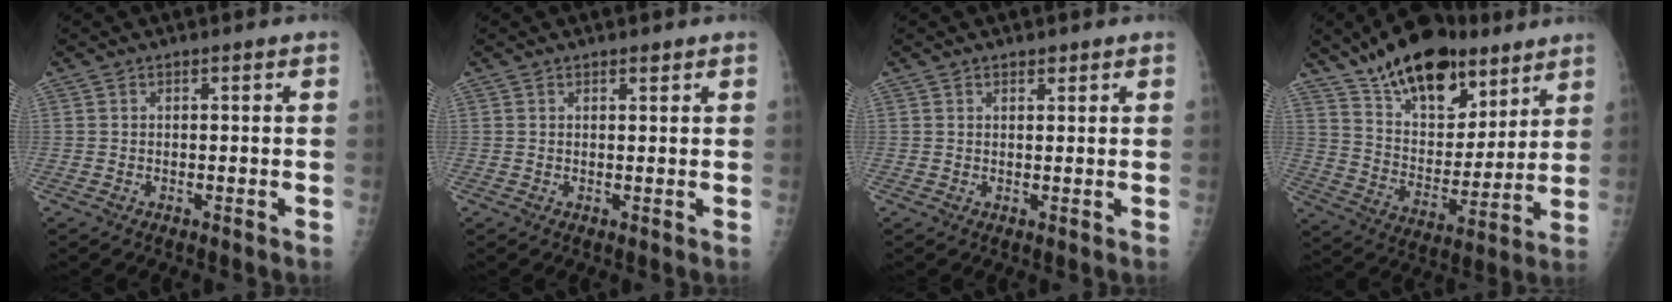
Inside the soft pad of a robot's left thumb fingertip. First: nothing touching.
{"total": 0.9, "force": [0.8, 0.4, 0.3], "torque": [-0.001, -0.006, 0.010]}
{"total": 1.3, "force": [1.0, 0.7, 0.4], "torque": [0.003, -0.006, 0.013]}
{"total": 22.1, "force": [14.9, 11.1, 12.0], "torque": [-0.156, -0.062, 0.251]}